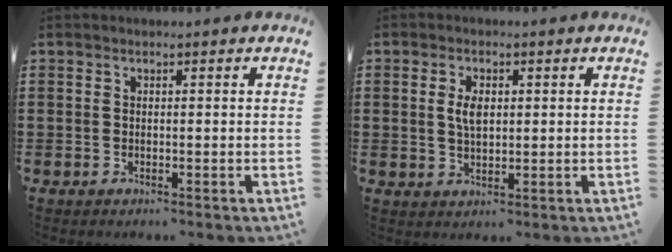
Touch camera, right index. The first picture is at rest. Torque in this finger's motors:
{"motor_torque": [0.48, 0.02, 0.26, 0.09]}